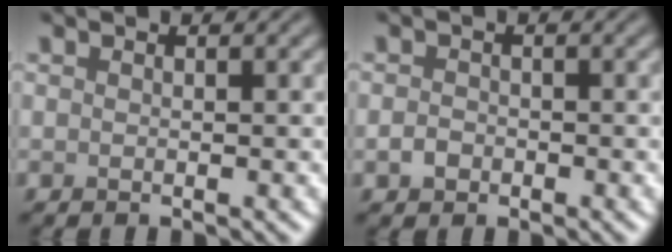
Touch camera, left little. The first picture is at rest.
{"total": 1.2, "force": [-0.5, 1.0, 0.5], "torque": [-0.009, -0.002, -0.012]}